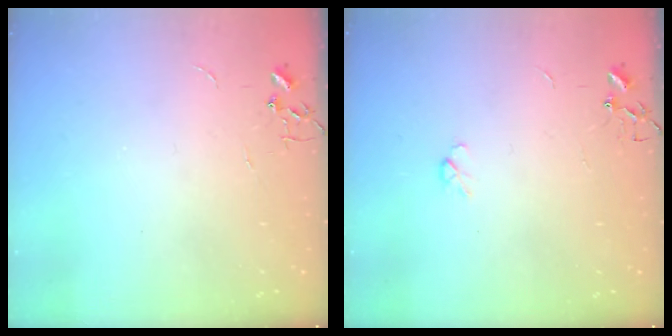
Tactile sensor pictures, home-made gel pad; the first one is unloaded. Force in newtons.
{"total": 3.5, "press": 3.4, "slide": 0.7}